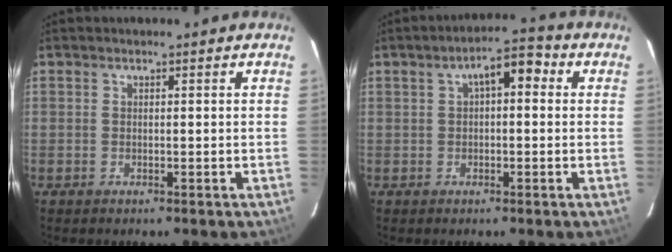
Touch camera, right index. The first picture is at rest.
{"total": 5.8, "force": [1.3, 2.7, 5.0], "torque": [-0.080, 0.026, 0.021]}